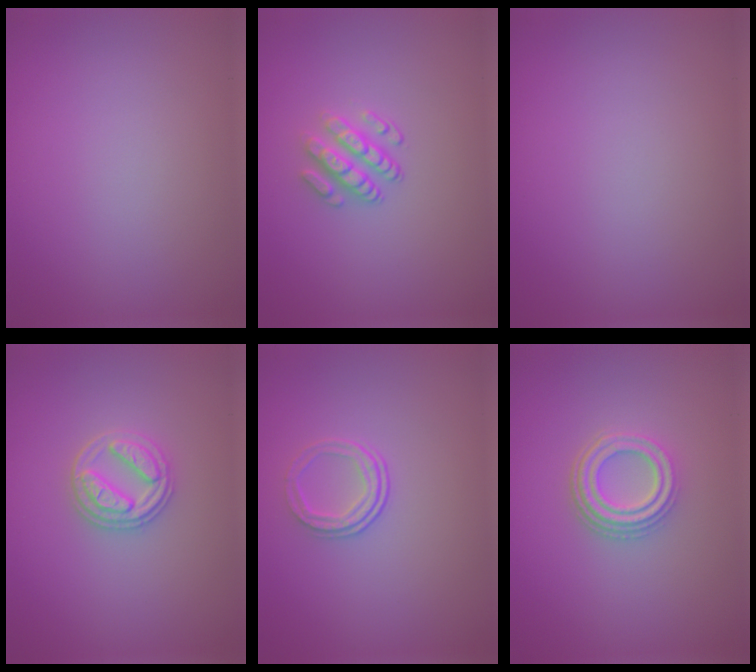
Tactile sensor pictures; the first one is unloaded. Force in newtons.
{"total": 2.3, "press": 1.9, "slide": 1.4}
{"total": 0.0}
{"total": 3.0, "press": 2.8, "slide": 1.0}
{"total": 2.1, "press": 1.4, "slide": 1.5}
{"total": 3.7, "press": 3.0, "slide": 2.2}